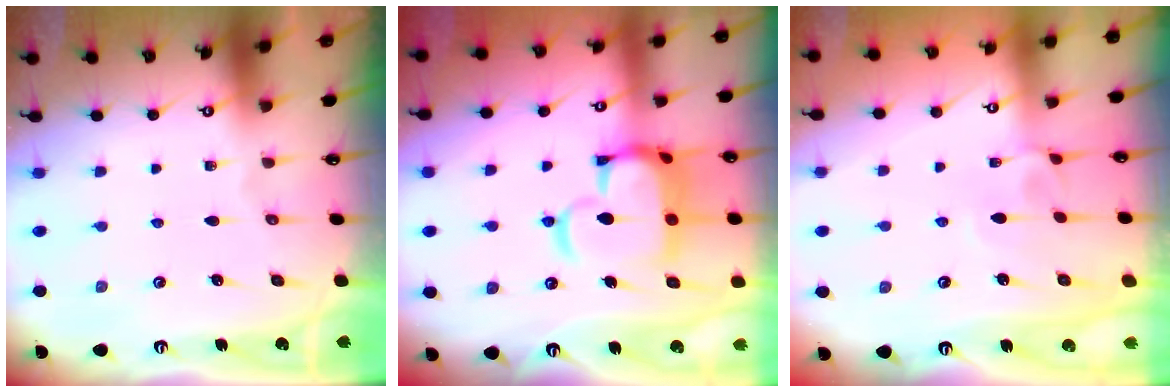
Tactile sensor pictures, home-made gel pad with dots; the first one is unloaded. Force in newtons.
{"total": 13.3, "press": 13.2, "slide": 1.7}
{"total": 4.8, "press": 4.8, "slide": 0.1}